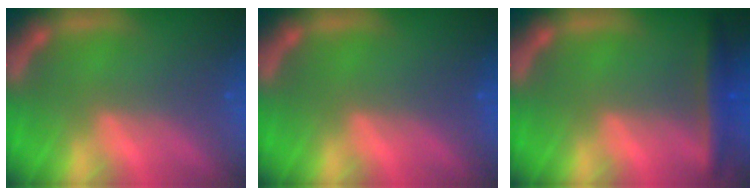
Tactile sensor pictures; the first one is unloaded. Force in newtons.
{"total": 0.0}
{"total": 3.5}